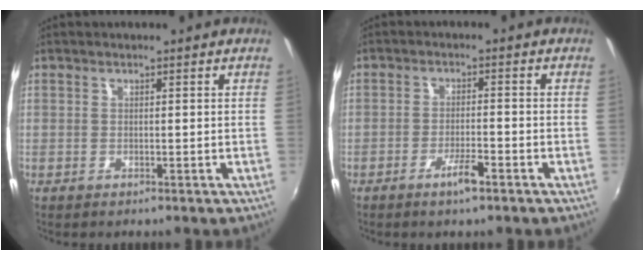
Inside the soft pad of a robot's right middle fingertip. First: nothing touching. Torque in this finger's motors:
{"motor_torque": [0.01, 0.00, 0.05, 0.02]}